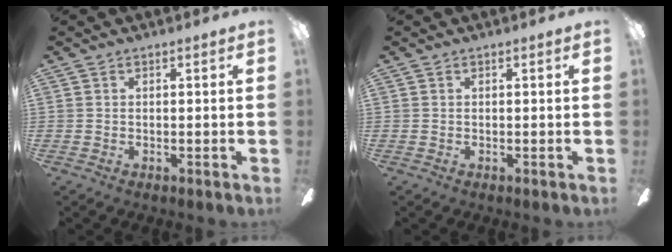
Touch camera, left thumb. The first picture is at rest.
{"total": 0.0}